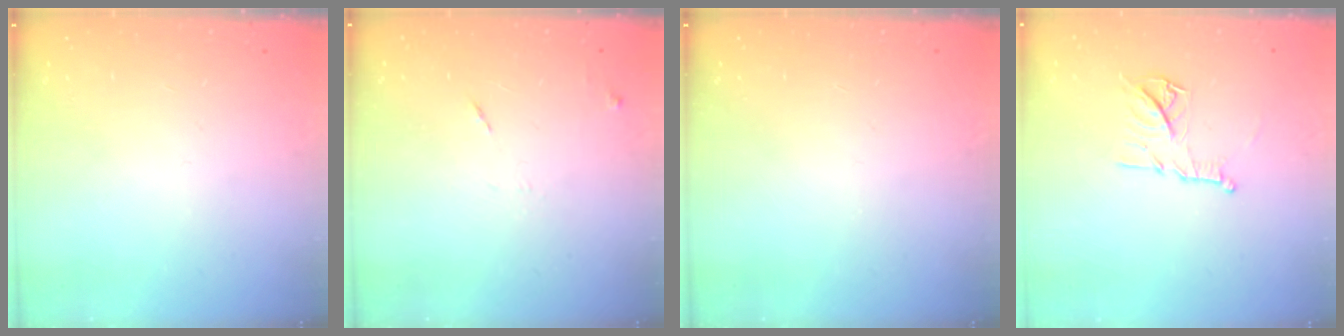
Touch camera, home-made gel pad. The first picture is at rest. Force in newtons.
{"total": 5.7, "press": 5.7, "slide": 0.7}
{"total": 0.0}
{"total": 11.4, "press": 11.4, "slide": 0.6}